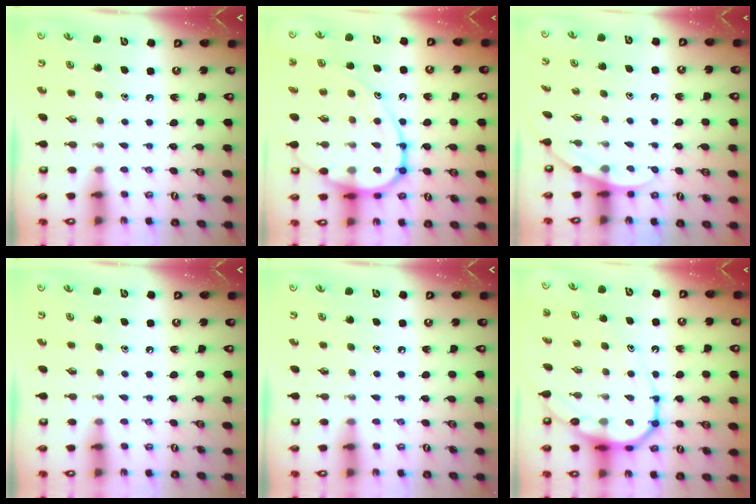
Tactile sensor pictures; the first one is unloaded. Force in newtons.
{"total": 15.2, "press": 15.2, "slide": 1.0}
{"total": 2.8, "press": 2.8, "slide": 0.2}
{"total": 0.0}
{"total": 0.0}
{"total": 11.8, "press": 11.7, "slide": 1.1}